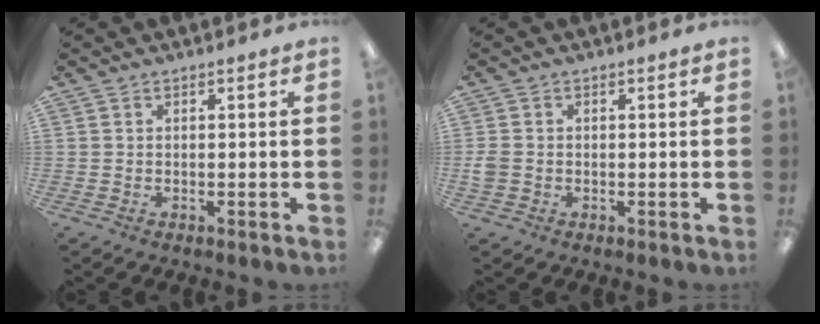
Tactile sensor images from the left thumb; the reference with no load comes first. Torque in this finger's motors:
{"motor_torque": [-0.37, 0.15, 0.12, -0.19, 0.00]}